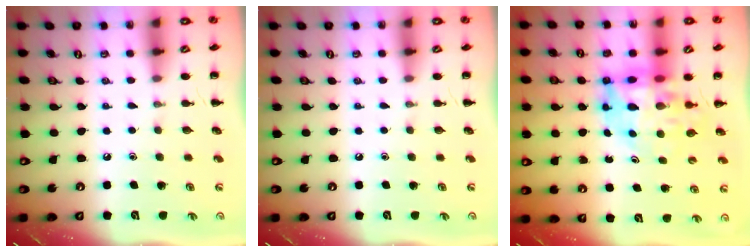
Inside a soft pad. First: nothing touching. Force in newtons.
{"total": 0.0}
{"total": 13.3, "press": 12.7, "slide": 3.8}